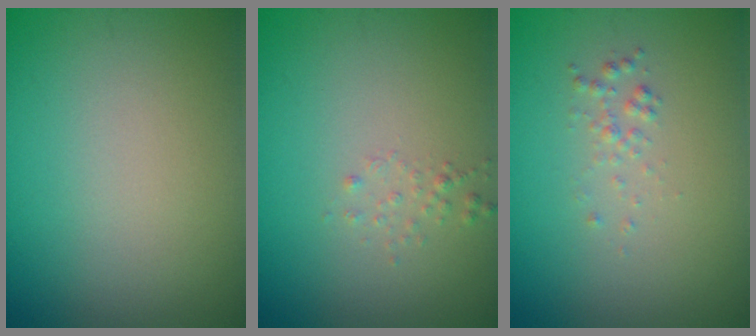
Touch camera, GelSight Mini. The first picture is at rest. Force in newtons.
{"total": 0.7, "press": 0.7, "slide": 0.1}
{"total": 0.9, "press": 0.9, "slide": 0.0}